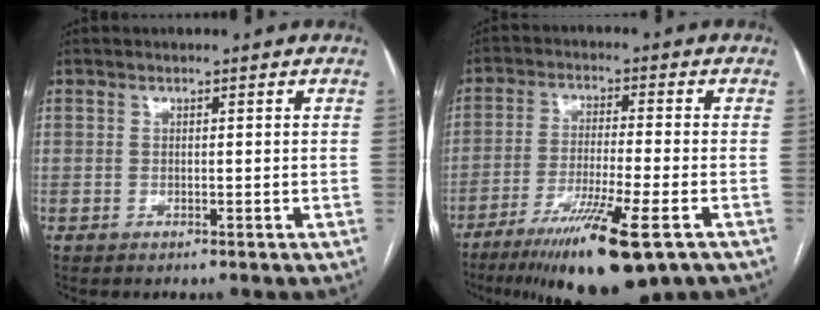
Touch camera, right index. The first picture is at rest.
{"total": 14.0, "force": [-8.5, 0.9, 11.1], "torque": [-0.188, -0.040, -0.138]}